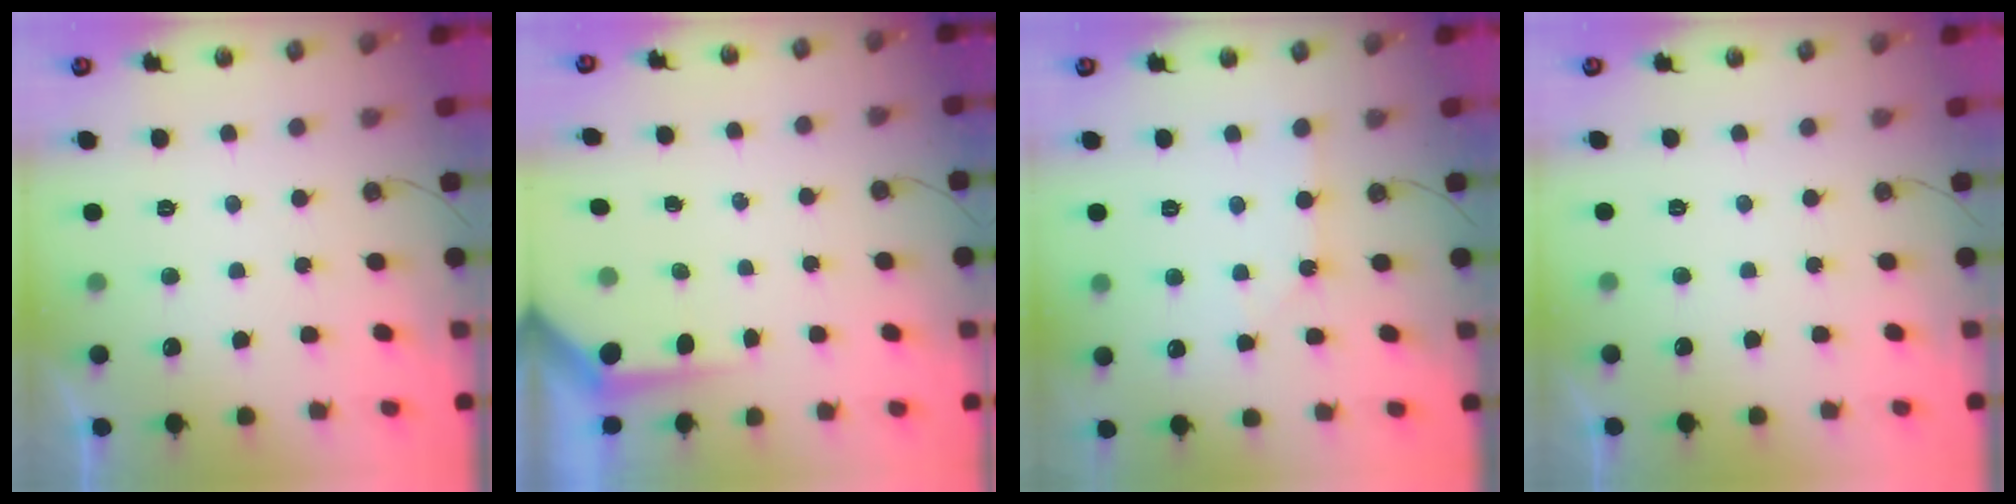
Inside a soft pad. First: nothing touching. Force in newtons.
{"total": 3.7, "press": 3.7, "slide": 0.3}
{"total": 1.1, "press": 1.1, "slide": 0.2}
{"total": 0.0}